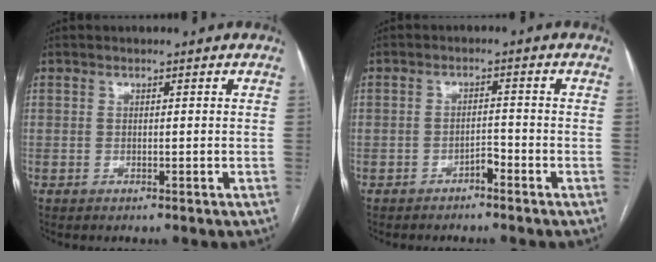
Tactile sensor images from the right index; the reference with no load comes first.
{"total": 1.9, "force": [-1.5, 0.6, 1.1], "torque": [-0.013, 0.004, -0.025]}